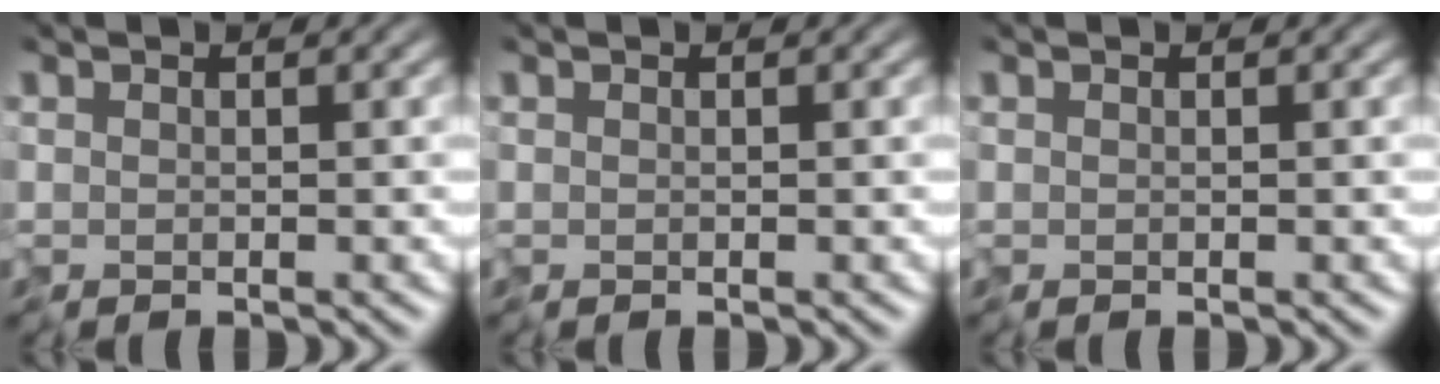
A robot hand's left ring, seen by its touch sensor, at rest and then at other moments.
{"total": 0.0}
{"total": 0.0}